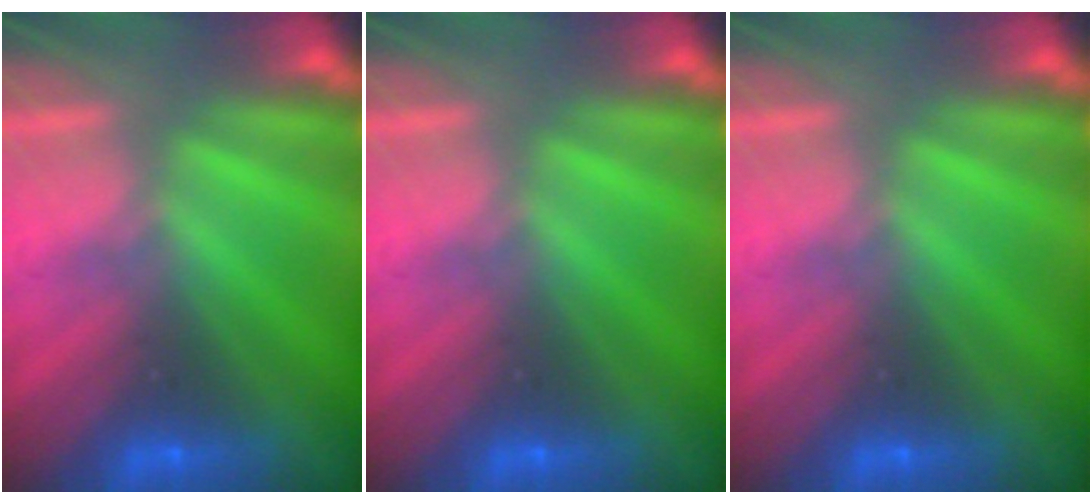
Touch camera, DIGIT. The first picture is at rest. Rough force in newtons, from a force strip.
{"total": 0.0}
{"total": 0.0}